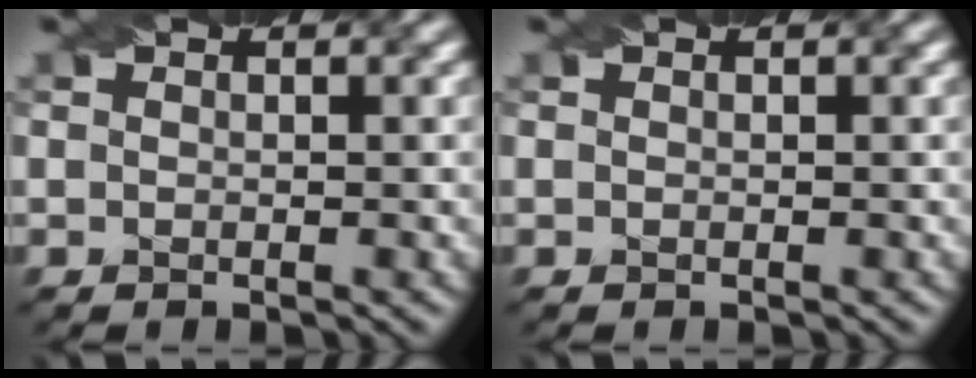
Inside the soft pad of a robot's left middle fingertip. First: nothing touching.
{"total": 0.0}